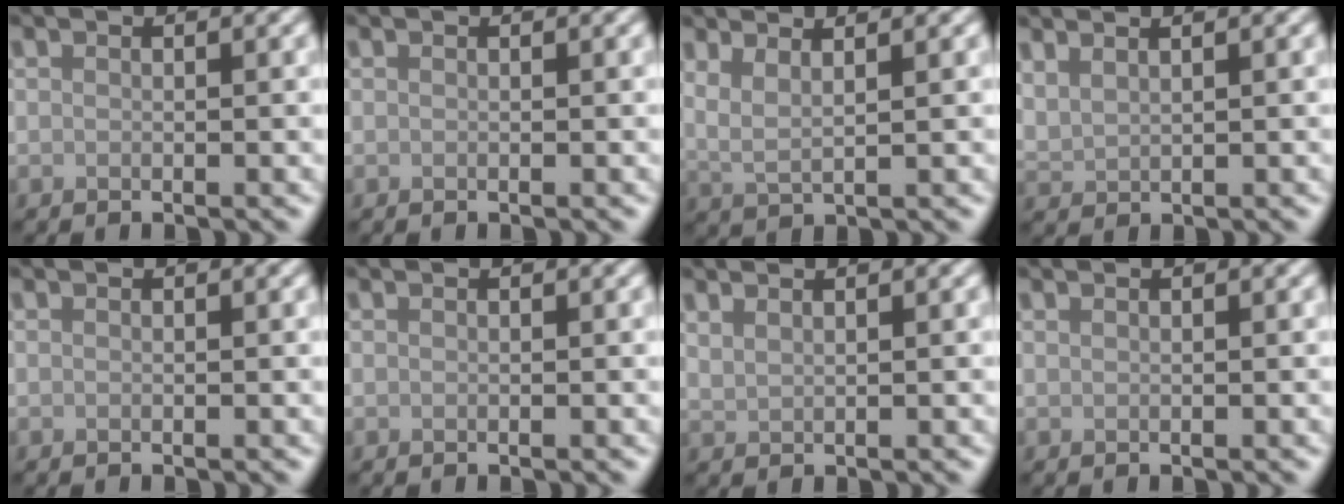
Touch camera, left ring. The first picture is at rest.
{"total": 0.0}
{"total": 2.7, "force": [1.7, 0.7, 2.0], "torque": [-0.036, -0.002, 0.030]}
{"total": 1.8, "force": [1.6, 0.5, 0.7], "torque": [-0.018, 0.005, 0.033]}
{"total": 0.0}
{"total": 0.0}
{"total": 1.3, "force": [1.2, 0.4, 0.5], "torque": [-0.009, 0.001, 0.021]}
{"total": 0.0}